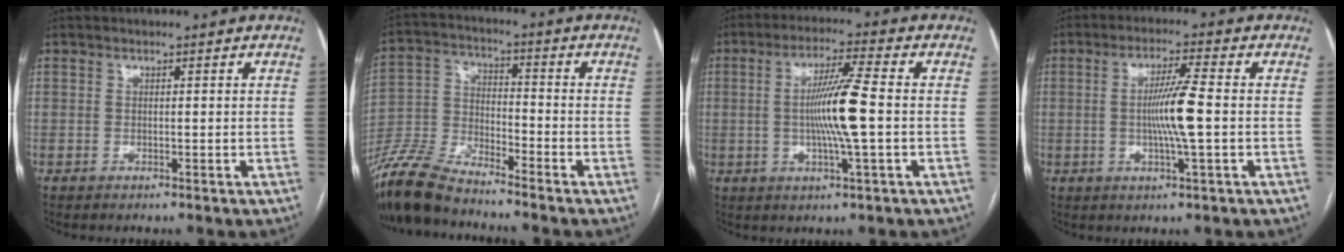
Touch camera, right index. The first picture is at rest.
{"total": 10.3, "force": [-9.5, 1.6, 3.6], "torque": [-0.078, -0.005, -0.189]}
{"total": 9.4, "force": [-0.5, -0.3, 9.4], "torque": [-0.175, -0.001, -0.014]}
{"total": 7.2, "force": [-0.5, -0.4, 7.2], "torque": [-0.134, -0.002, -0.011]}